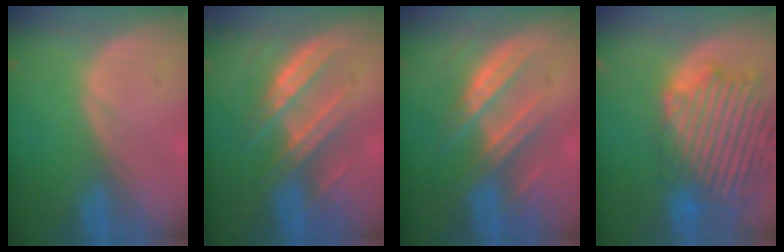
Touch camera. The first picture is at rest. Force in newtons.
{"total": 7.2, "press": 7.0, "slide": 1.6}
{"total": 7.9, "press": 7.3, "slide": 2.9}
{"total": 14.4, "press": 12.2, "slide": 7.6}